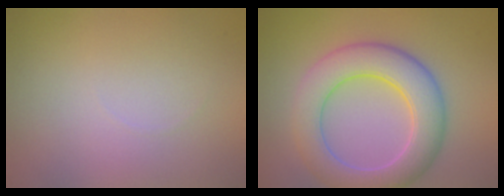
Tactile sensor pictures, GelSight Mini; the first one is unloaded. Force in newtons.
{"total": 7.1, "press": 7.1, "slide": 0.6}